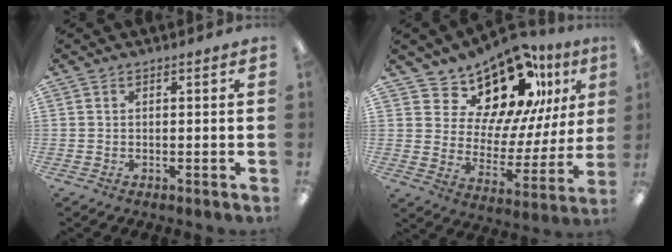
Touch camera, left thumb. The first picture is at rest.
{"total": 16.9, "force": [13.9, 7.5, 6.0], "torque": [-0.112, -0.106, 0.246]}